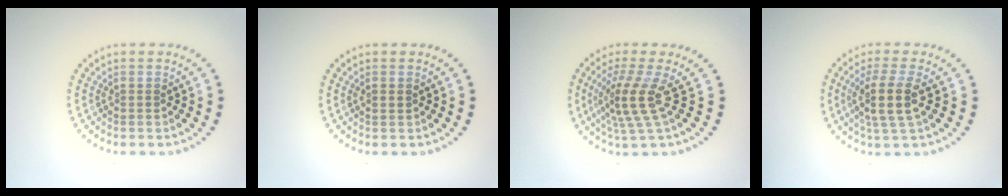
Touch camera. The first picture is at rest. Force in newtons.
{"total": 0.9, "press": 0.9, "slide": 0.2}
{"total": 3.8, "press": 2.7, "slide": 2.7}
{"total": 3.5, "press": 3.0, "slide": 1.8}